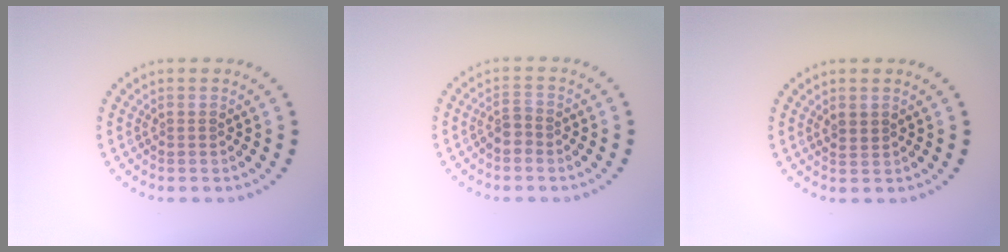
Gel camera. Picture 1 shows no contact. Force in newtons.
{"total": 1.6, "press": 1.3, "slide": 1.0}
{"total": 1.1, "press": 0.9, "slide": 0.6}